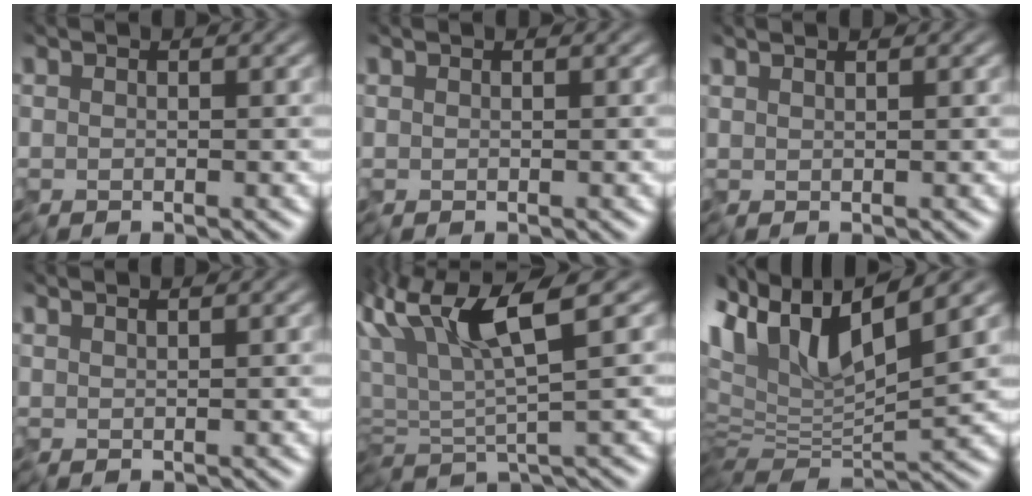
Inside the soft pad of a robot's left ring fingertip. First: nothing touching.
{"total": 0.0}
{"total": 1.0, "force": [0.7, 0.3, 0.6], "torque": [-0.001, 0.008, 0.000]}
{"total": 1.3, "force": [1.0, 0.3, 0.8], "torque": [-0.003, 0.009, 0.004]}
{"total": 6.2, "force": [1.2, 1.3, 5.9], "torque": [-0.113, 0.004, 0.020]}
{"total": 10.8, "force": [3.6, 5.0, 8.8], "torque": [-0.185, 0.000, 0.073]}